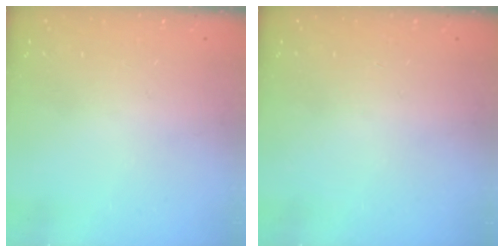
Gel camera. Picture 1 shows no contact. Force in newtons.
{"total": 0.0}